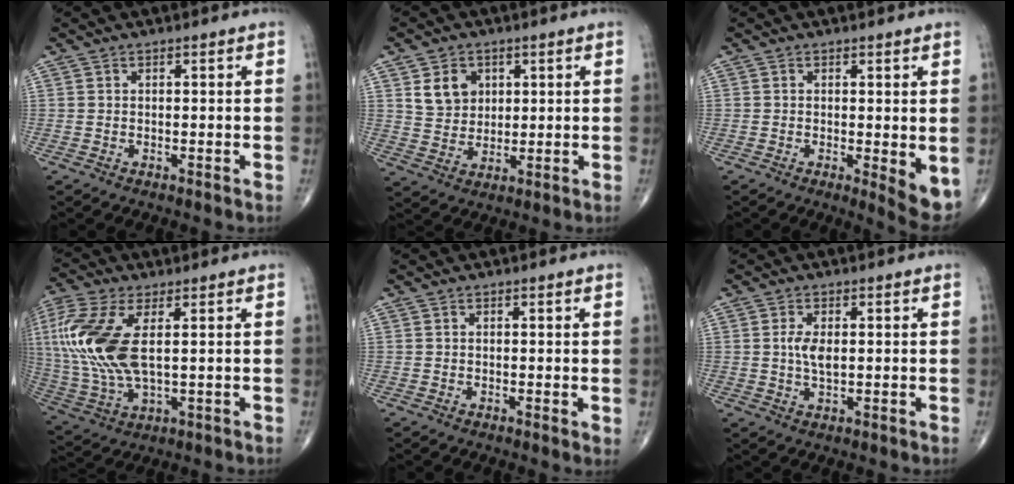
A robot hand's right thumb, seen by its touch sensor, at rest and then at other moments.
{"total": 6.9, "force": [2.6, 5.6, 3.2], "torque": [-0.030, -0.015, 0.052]}
{"total": 5.3, "force": [-0.5, 1.5, 5.1], "torque": [-0.065, -0.015, -0.008]}
{"total": 16.9, "force": [2.8, 7.7, 14.7], "torque": [-0.355, -0.004, 0.059]}
{"total": 0.9, "force": [0.1, 0.2, 0.9], "torque": [-0.013, -0.005, -0.002]}
{"total": 3.8, "force": [0.4, 1.7, 3.4], "torque": [-0.064, -0.005, 0.008]}